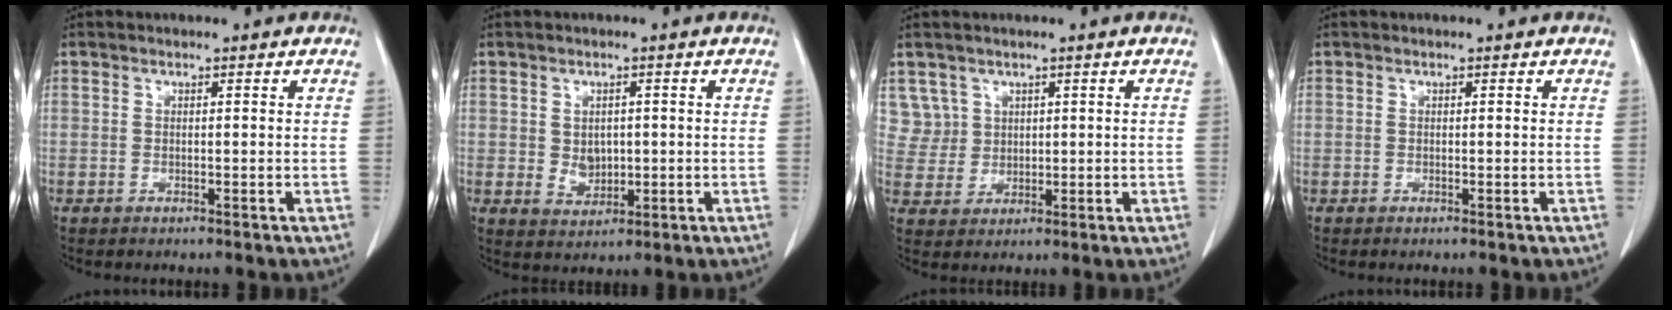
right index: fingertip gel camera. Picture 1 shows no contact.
{"total": 3.6, "force": [0.2, 2.7, 2.3], "torque": [-0.035, 0.001, 0.017]}
{"total": 4.8, "force": [2.4, 4.1, -0.4], "torque": [0.021, 0.010, 0.054]}
{"total": 0.0}